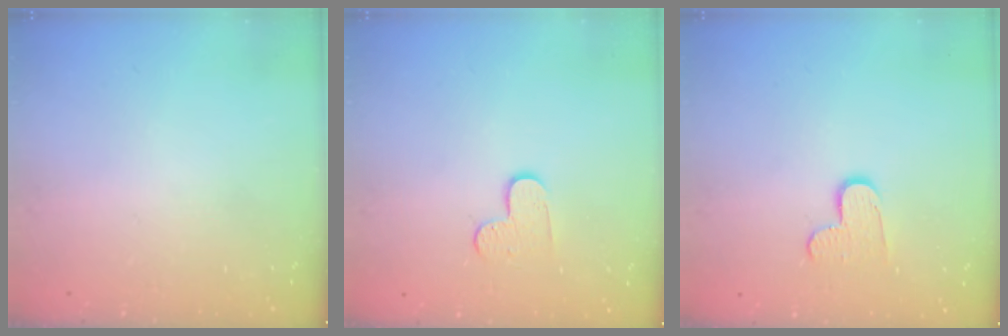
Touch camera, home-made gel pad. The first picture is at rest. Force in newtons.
{"total": 7.4, "press": 7.4, "slide": 0.7}
{"total": 8.3, "press": 8.3, "slide": 0.6}